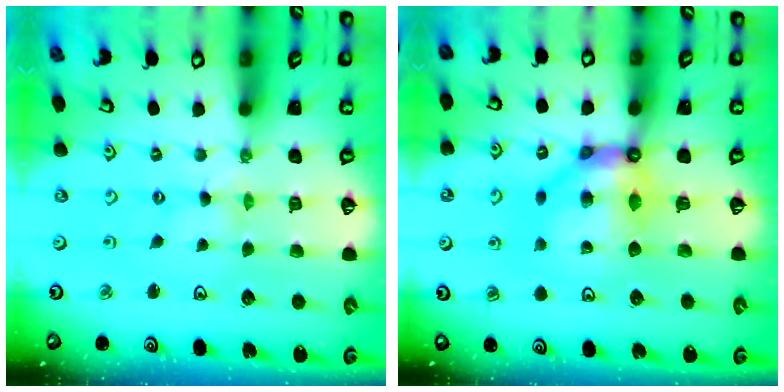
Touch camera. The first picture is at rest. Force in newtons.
{"total": 10.3, "press": 10.3, "slide": 0.7}